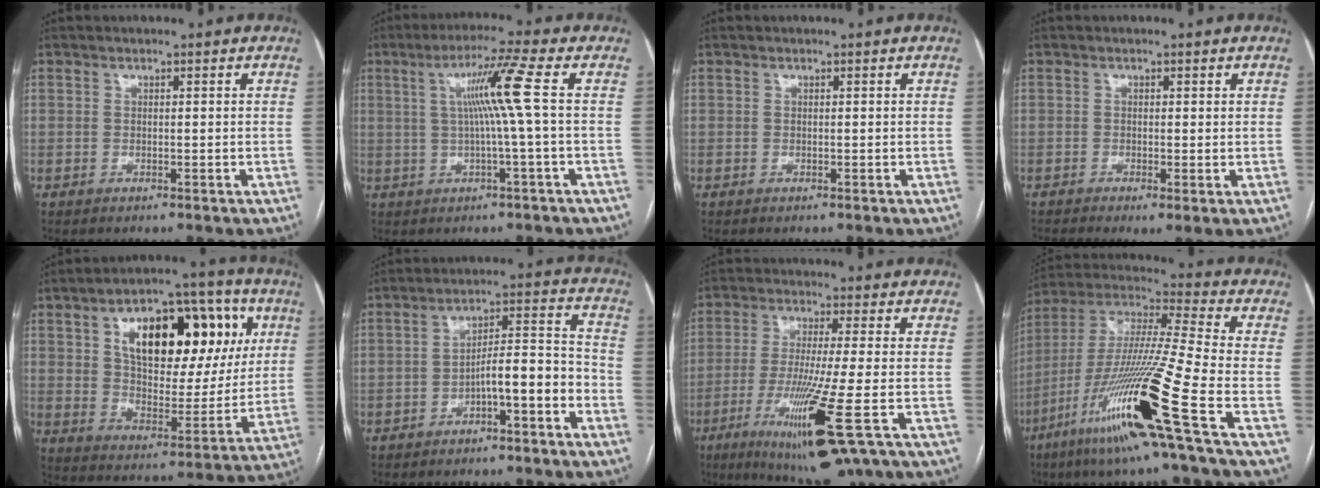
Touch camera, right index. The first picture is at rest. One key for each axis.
{"total": 7.8, "fx": 1.0, "fy": -2.0, "fz": 7.5, "tx": -0.131, "ty": 0.011, "tz": 0.026}
{"total": 0.0}
{"total": 2.2, "fx": -0.6, "fy": 0.7, "fz": 2.0, "tx": -0.034, "ty": -0.008, "tz": -0.008}
{"total": 22.0, "fx": 7.6, "fy": 10.5, "fz": 17.8, "tx": -0.265, "ty": 0.041, "tz": 0.121}
{"total": 7.8, "fx": -4.0, "fy": 1.0, "fz": 6.7, "tx": -0.102, "ty": 0.034, "tz": -0.058}
{"total": 15.1, "fx": -6.9, "fy": 0.3, "fz": 13.5, "tx": -0.254, "ty": -0.053, "tz": -0.115}
{"total": 23.0, "fx": -10.3, "fy": -1.2, "fz": 20.5, "tx": -0.412, "ty": -0.045, "tz": -0.199}